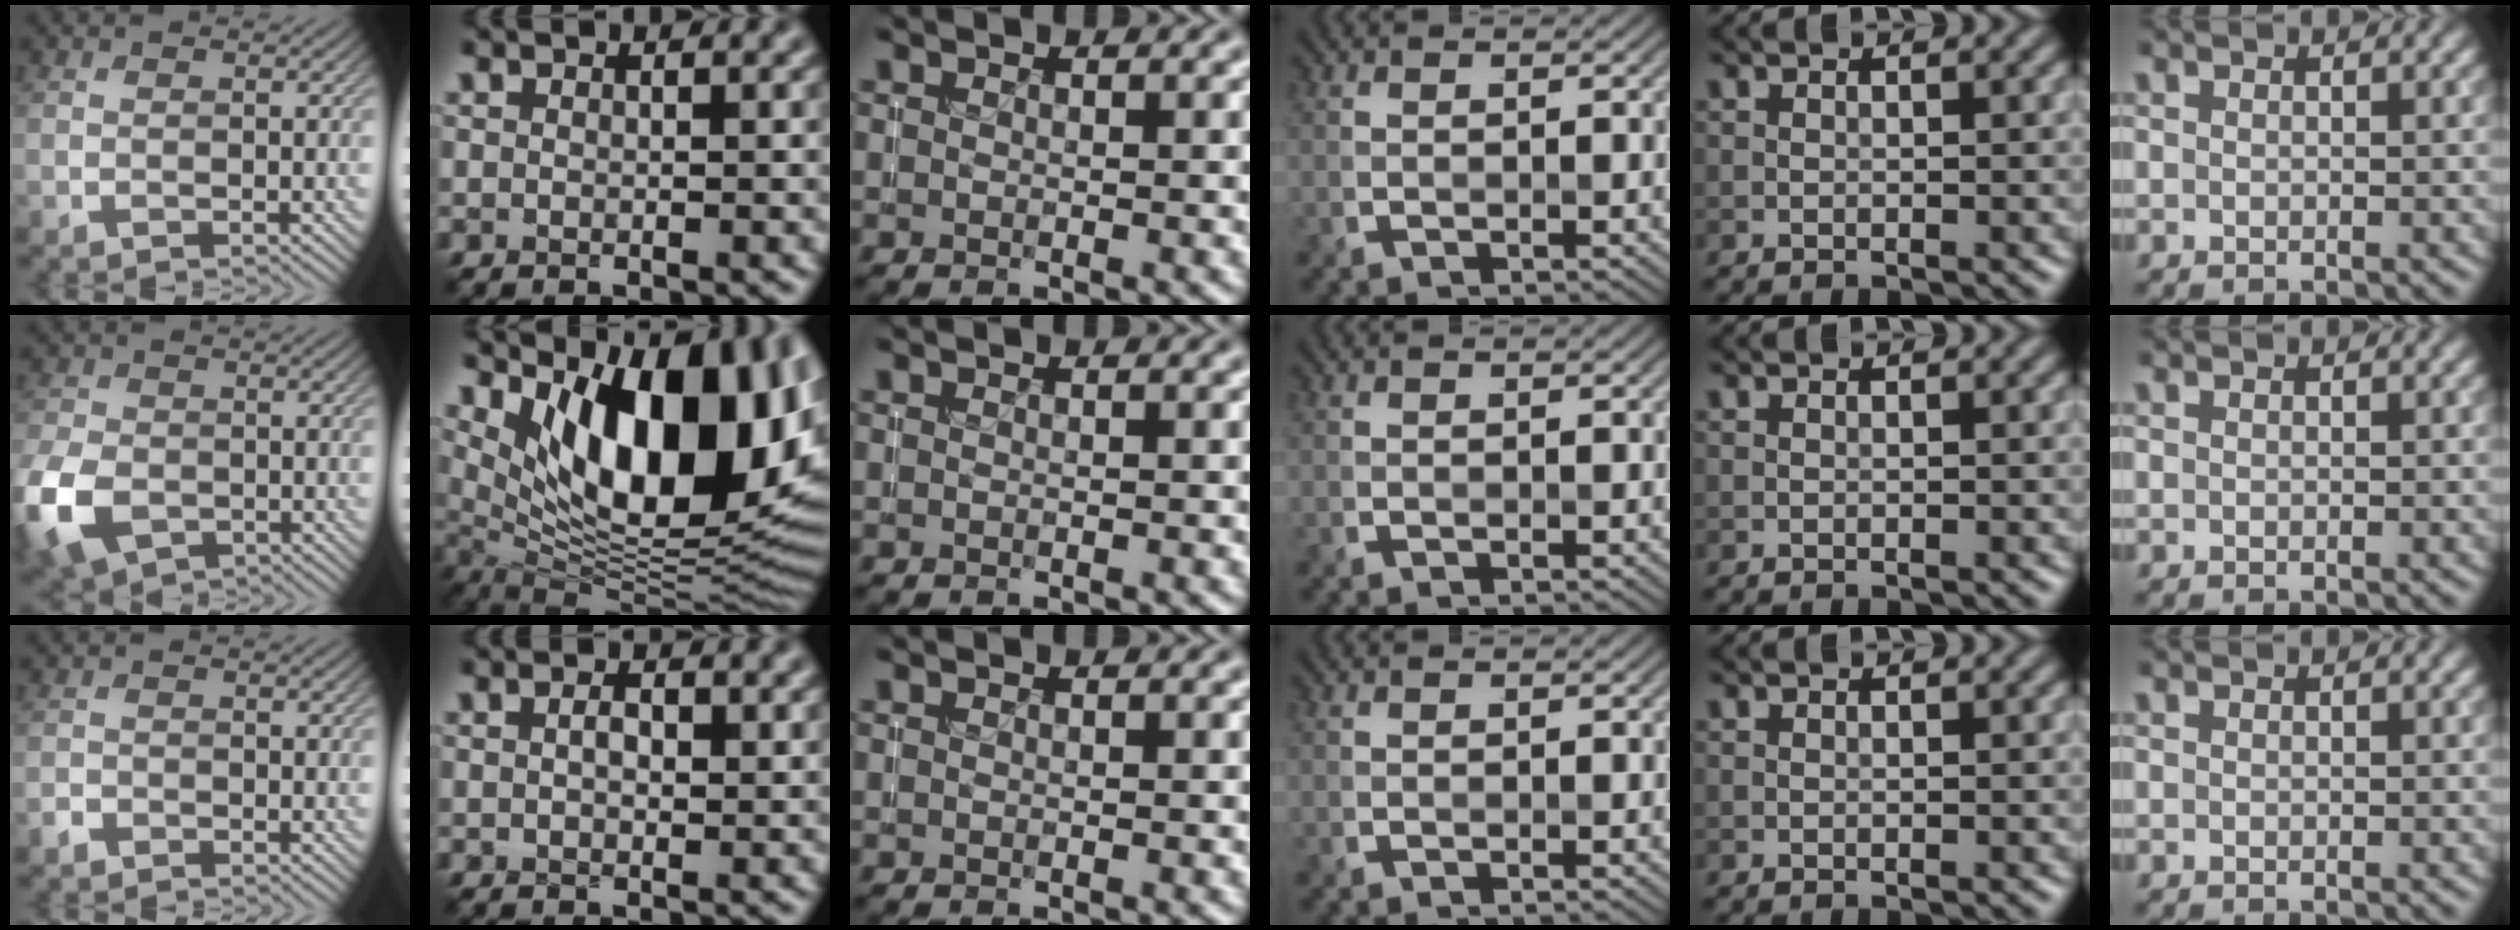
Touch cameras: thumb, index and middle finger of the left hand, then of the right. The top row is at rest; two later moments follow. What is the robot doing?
{"motion": "insert", "object": "coin"}